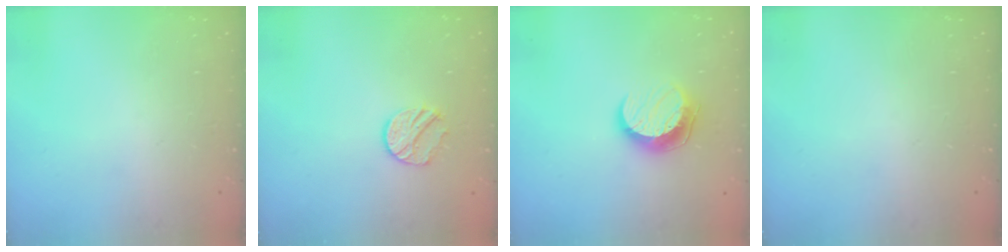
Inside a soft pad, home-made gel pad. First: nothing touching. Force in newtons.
{"total": 9.0, "press": 9.0, "slide": 0.2}
{"total": 10.3, "press": 10.3, "slide": 0.8}
{"total": 0.0}